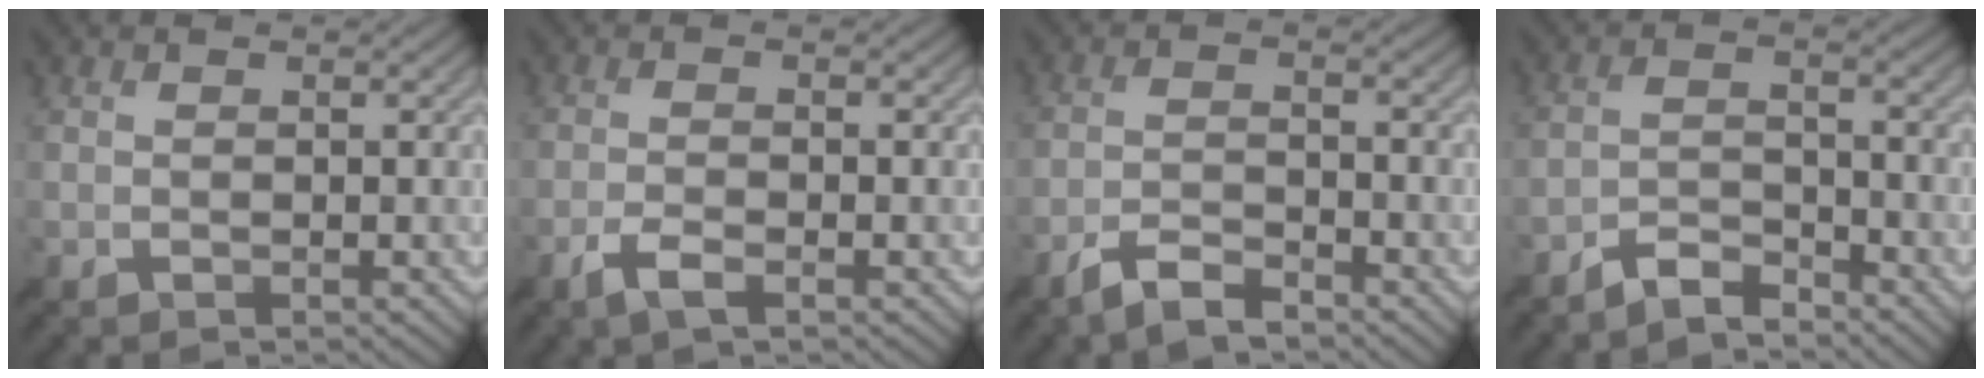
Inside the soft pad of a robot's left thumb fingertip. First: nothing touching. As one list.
[{"total": 2.8, "force": [-1.7, 0.6, 2.1], "torque": [-0.042, 0.001, -0.039]}, {"total": 4.2, "force": [-3.4, 0.9, 2.3], "torque": [-0.047, 0.001, -0.073]}, {"total": 4.1, "force": [-3.7, 0.9, 1.5], "torque": [-0.028, 0.002, -0.077]}]